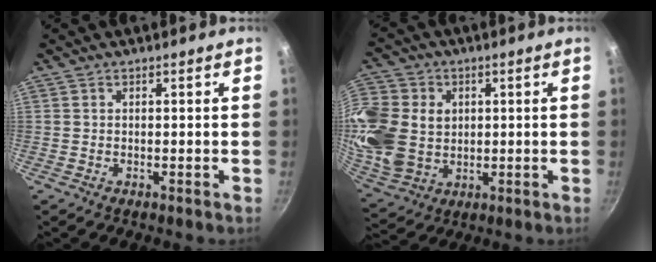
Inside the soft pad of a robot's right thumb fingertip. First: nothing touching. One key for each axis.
{"total": 16.9, "fx": 1.9, "fy": 13.6, "fz": 9.8, "tx": -0.194, "ty": -0.012, "tz": 0.044}